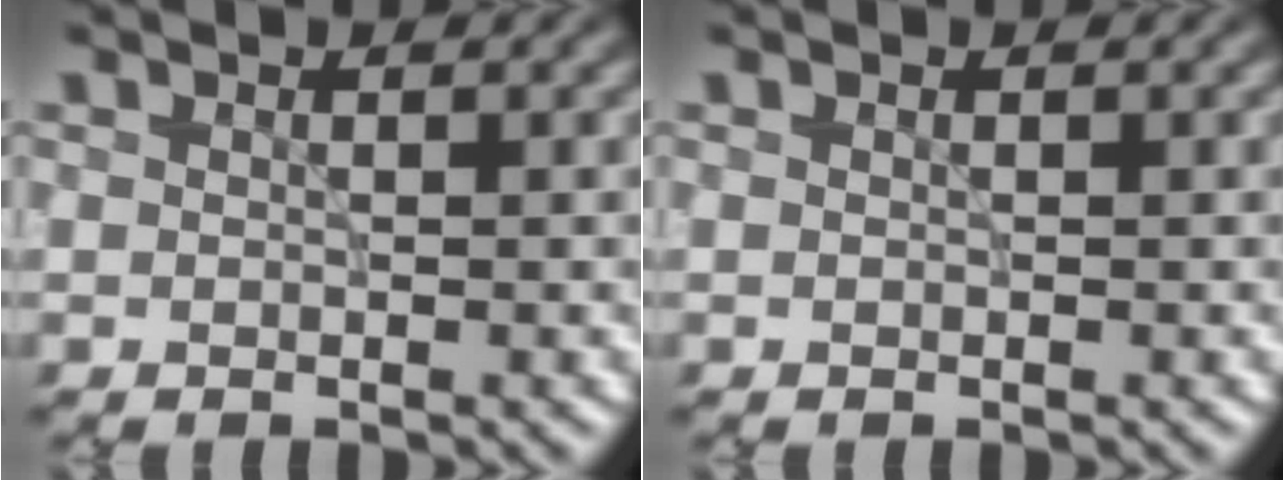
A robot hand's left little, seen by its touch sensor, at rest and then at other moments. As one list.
[{"total": 0.0}]